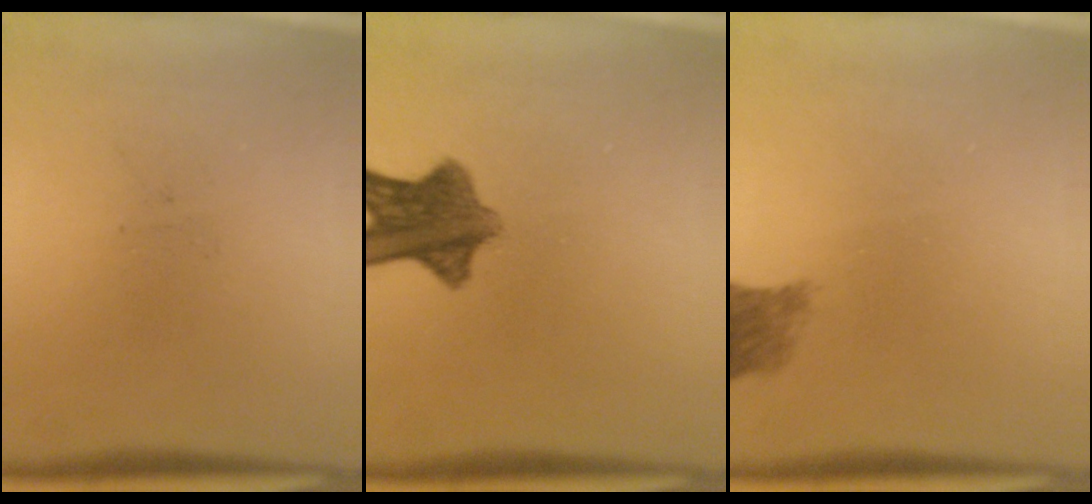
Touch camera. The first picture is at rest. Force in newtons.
{"total": 8.4}
{"total": 2.7}